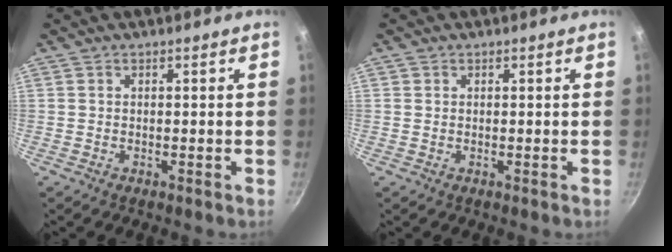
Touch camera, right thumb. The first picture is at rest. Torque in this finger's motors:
{"motor_torque": [-0.72, 0.01, -0.53, 0.33, 0.03]}